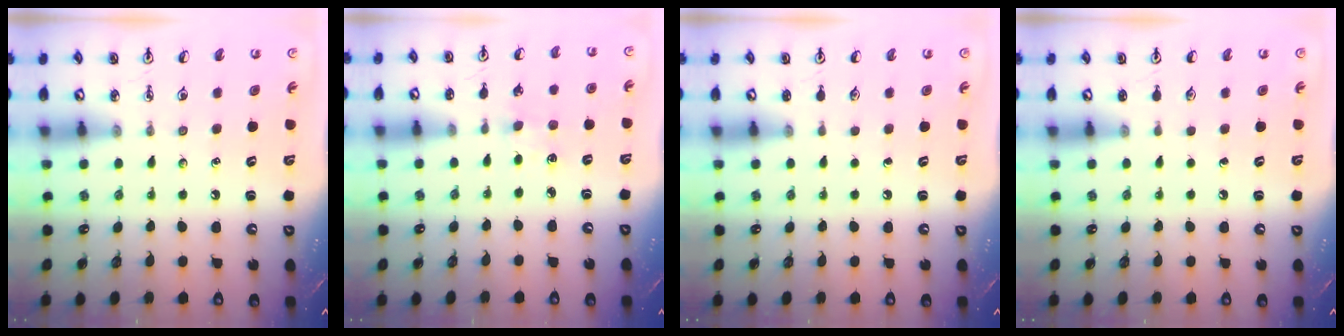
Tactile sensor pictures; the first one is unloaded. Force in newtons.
{"total": 3.6, "press": 3.6, "slide": 0.5}
{"total": 0.0}
{"total": 0.0}